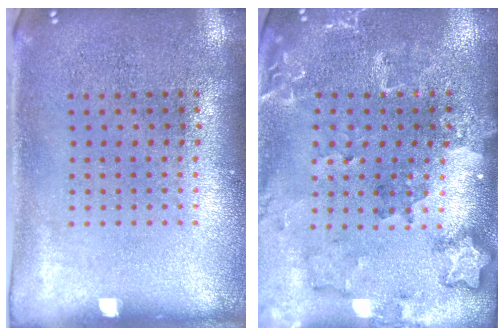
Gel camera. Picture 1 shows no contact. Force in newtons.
{"total": 1.8, "press": 1.7, "slide": 0.3}